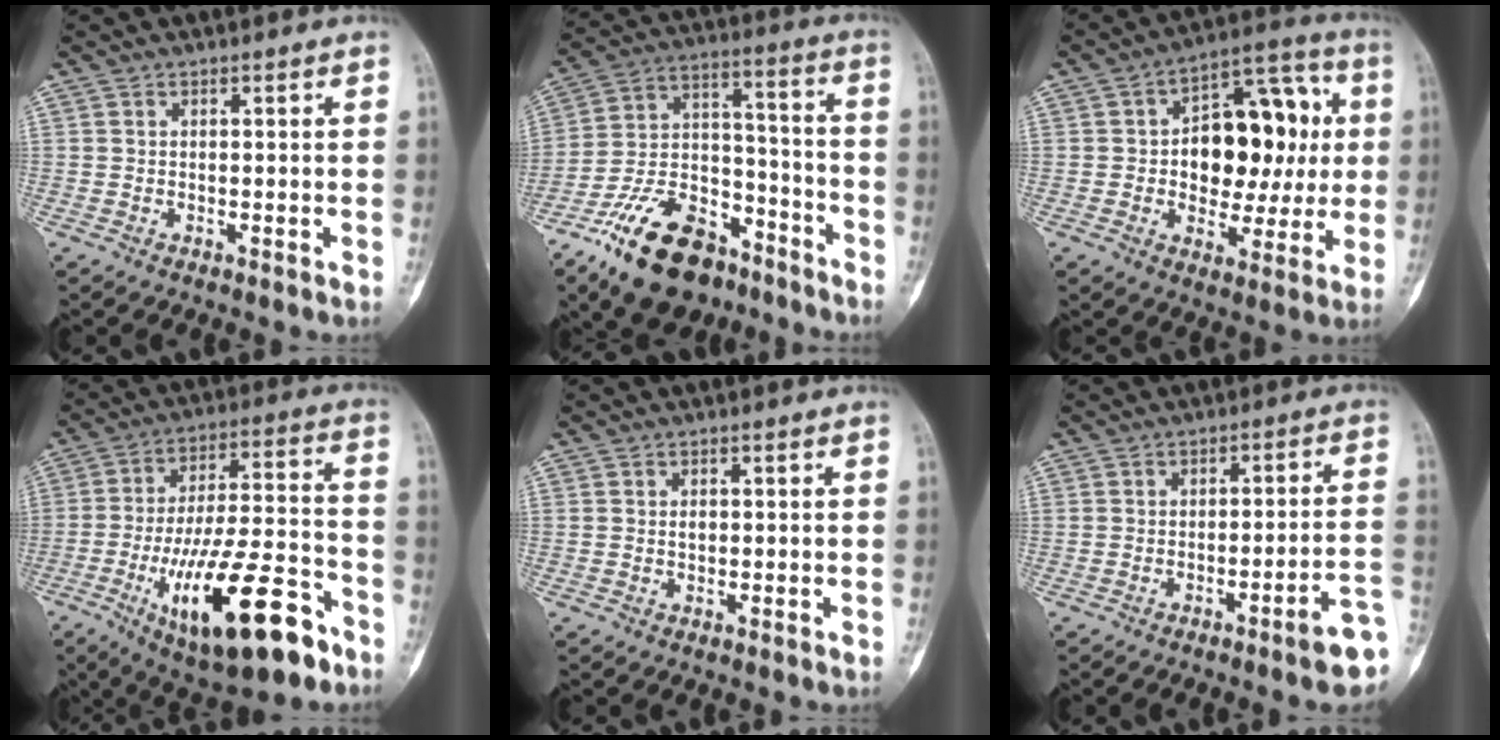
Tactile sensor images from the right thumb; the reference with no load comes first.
{"total": 20.6, "force": [-13.7, 10.6, 11.1], "torque": [-0.188, 0.092, -0.234]}
{"total": 18.8, "force": [1.7, 11.8, 14.6], "torque": [-0.148, 0.030, 0.025]}
{"total": 23.5, "force": [-11.2, 7.8, 19.1], "torque": [-0.312, 0.051, -0.170]}
{"total": 1.0, "force": [0.1, 0.7, 0.7], "torque": [-0.006, 0.003, 0.000]}
{"total": 8.1, "force": [-4.1, 0.8, 7.0], "torque": [-0.079, 0.030, -0.050]}